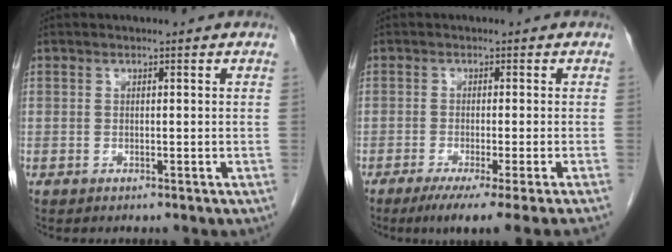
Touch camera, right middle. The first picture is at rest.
{"total": 8.9, "force": [-6.9, -1.5, 5.4], "torque": [-0.056, -0.026, -0.103]}